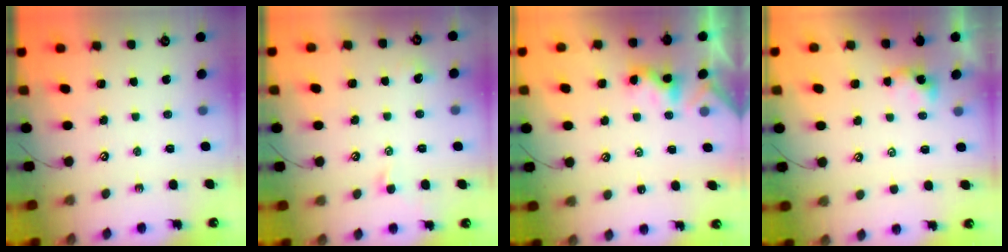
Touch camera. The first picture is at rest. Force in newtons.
{"total": 1.5, "press": 1.4, "slide": 0.5}
{"total": 2.3, "press": 2.3, "slide": 0.2}
{"total": 2.8, "press": 2.8, "slide": 0.0}